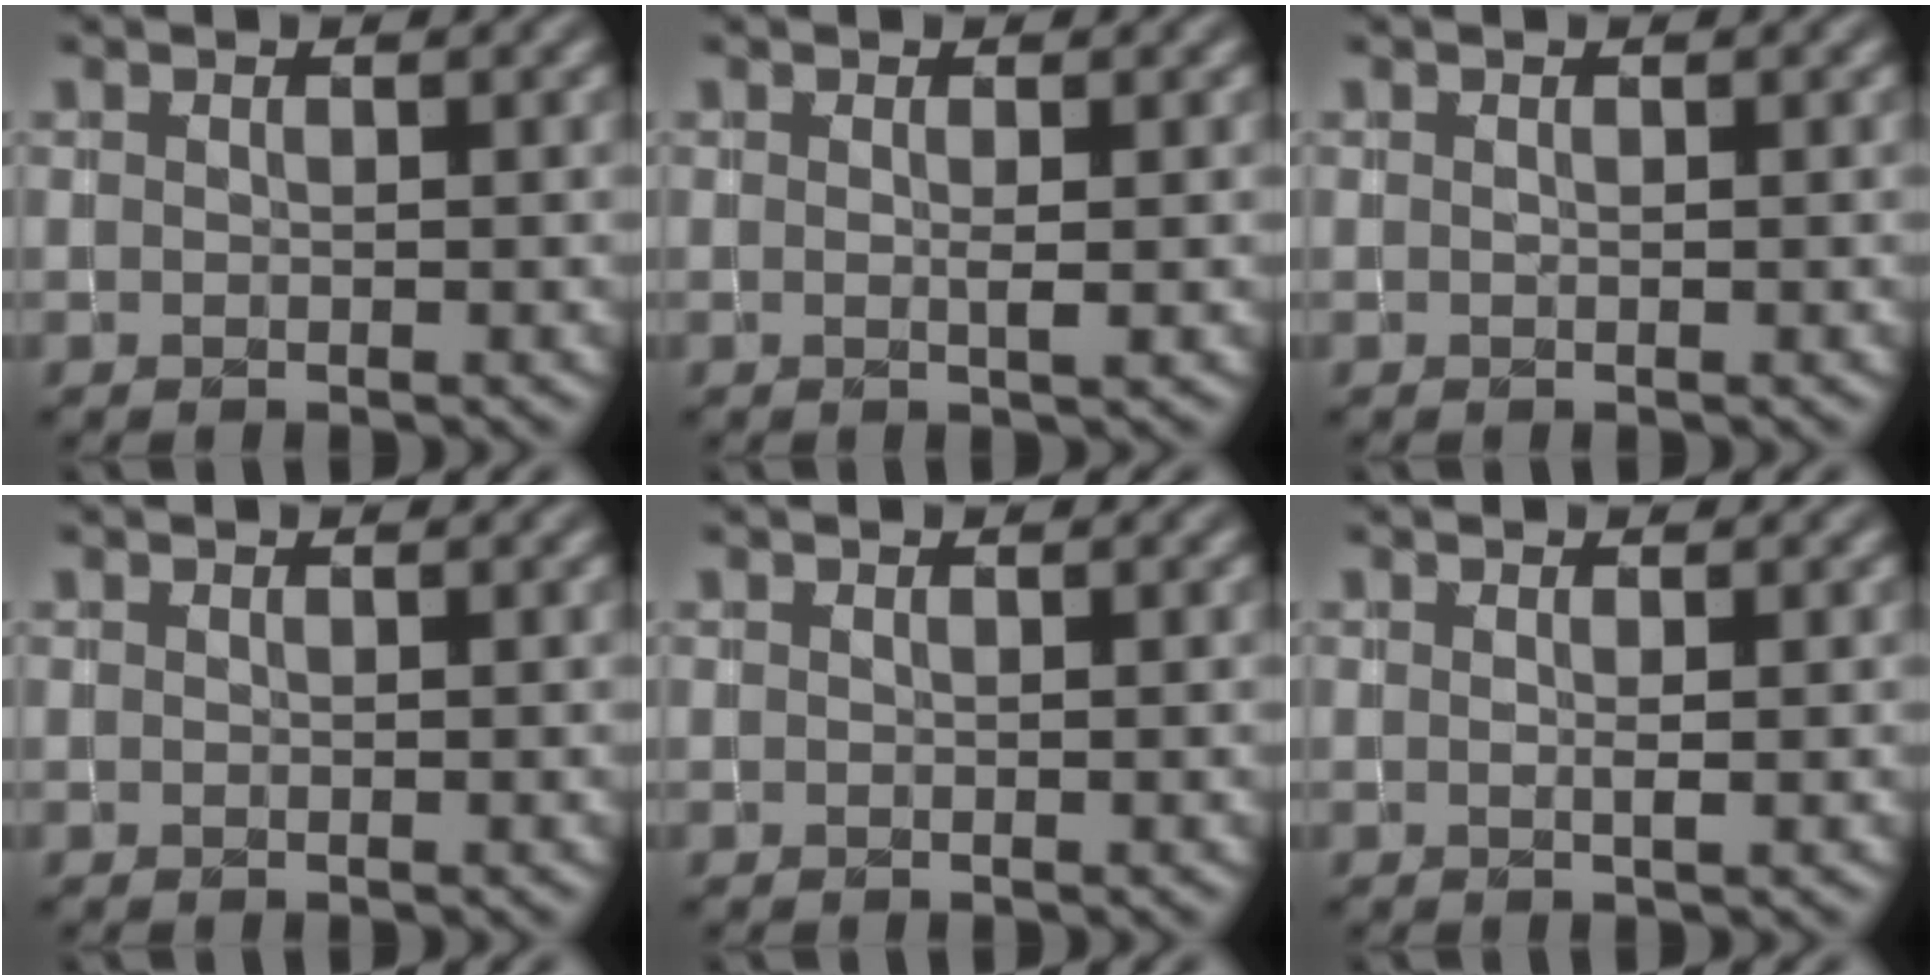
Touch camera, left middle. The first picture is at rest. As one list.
[{"total": 1.0, "force": [0.0, 0.2, 1.0], "torque": [-0.015, -0.002, -0.003]}, {"total": 0.0}, {"total": 0.0}, {"total": 0.0}, {"total": 0.7, "force": [0.0, 0.1, 0.7], "torque": [-0.010, -0.002, -0.003]}]